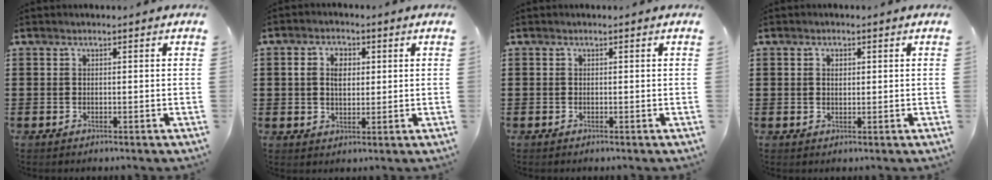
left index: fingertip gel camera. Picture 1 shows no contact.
{"total": 4.1, "force": [0.9, 2.8, 2.8], "torque": [-0.055, 0.010, 0.013]}
{"total": 0.0}
{"total": 1.0, "force": [0.4, 0.7, 0.6], "torque": [-0.014, 0.004, 0.008]}